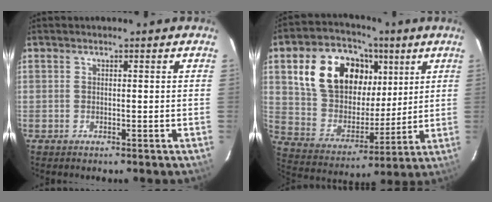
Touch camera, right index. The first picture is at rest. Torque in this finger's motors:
{"motor_torque": [1.68, 0.46, 0.64, 0.14]}